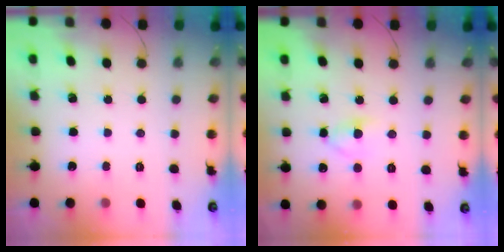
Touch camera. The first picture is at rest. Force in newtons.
{"total": 3.8, "press": 3.6, "slide": 1.3}